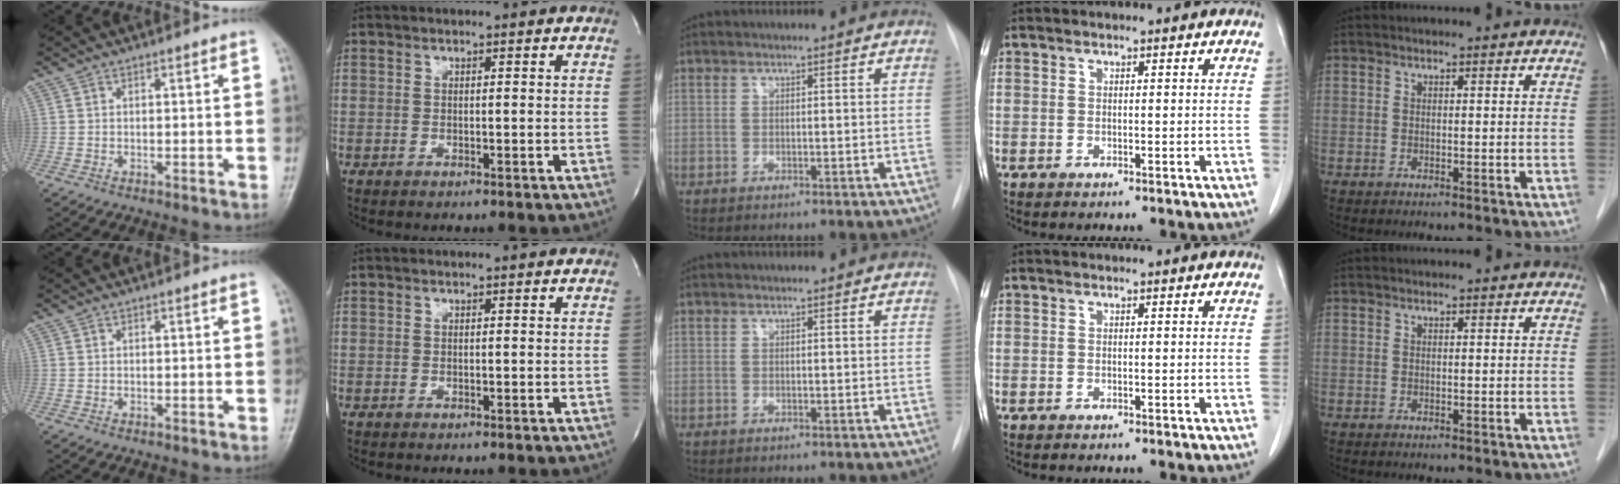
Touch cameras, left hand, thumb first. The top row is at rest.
{}